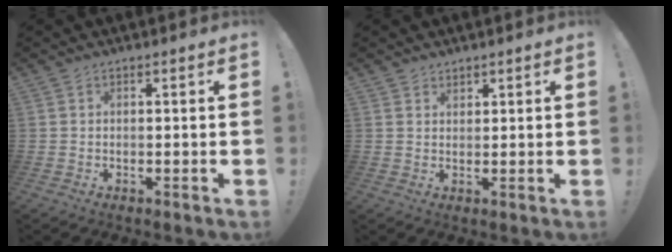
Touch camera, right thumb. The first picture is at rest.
{"total": 1.7, "force": [1.4, 0.9, 0.1], "torque": [0.012, -0.013, 0.024]}